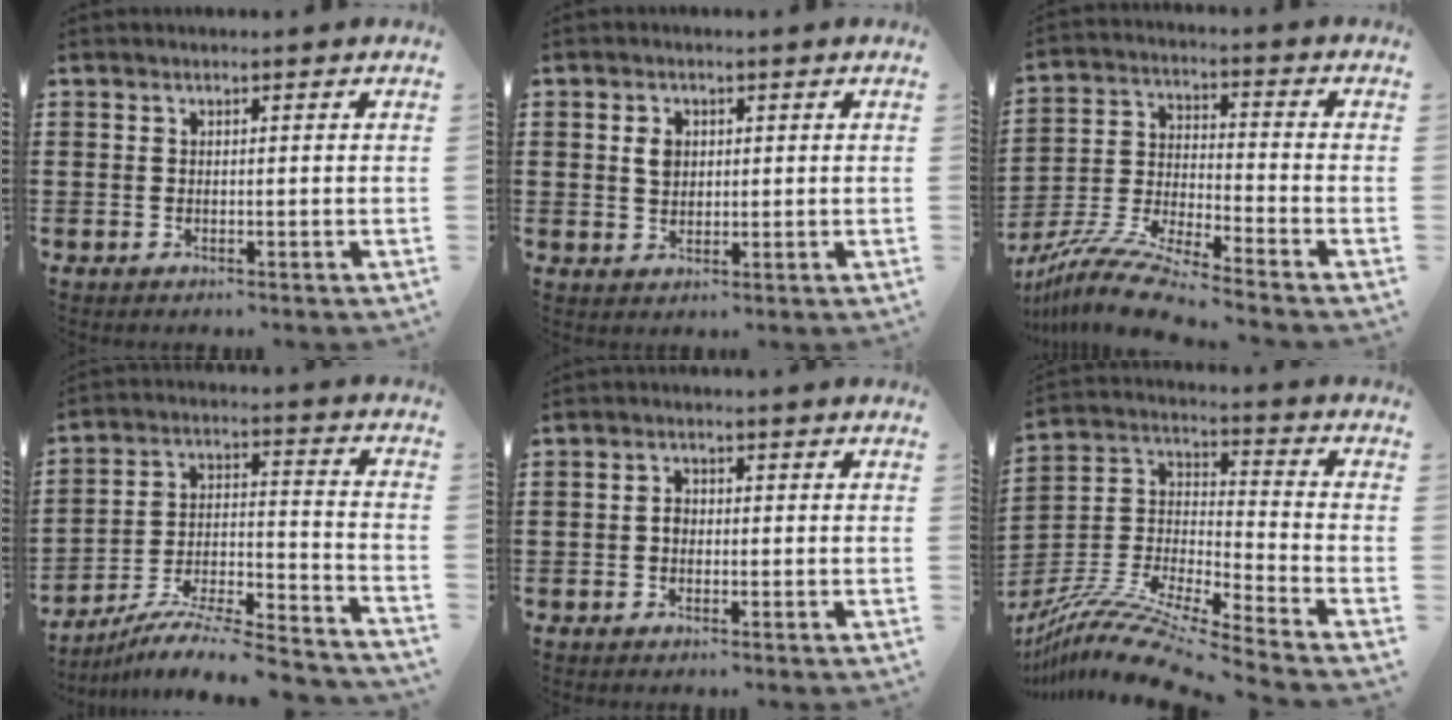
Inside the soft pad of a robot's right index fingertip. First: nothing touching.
{"total": 2.6, "force": [0.6, 1.9, 1.6], "torque": [-0.038, 0.009, 0.011]}
{"total": 9.1, "force": [-8.4, -0.3, 3.5], "torque": [-0.082, -0.004, -0.171]}
{"total": 8.1, "force": [-7.5, 0.2, 2.9], "torque": [-0.045, 0.002, -0.152]}
{"total": 1.6, "force": [-0.3, 1.2, 1.0], "torque": [-0.021, 0.005, -0.006]}
{"total": 11.2, "force": [-10.0, 0.2, 5.0], "torque": [-0.112, 0.002, -0.208]}